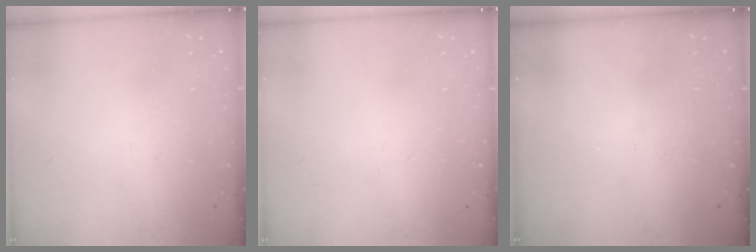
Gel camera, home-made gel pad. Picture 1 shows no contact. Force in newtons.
{"total": 0.0}
{"total": 0.0}